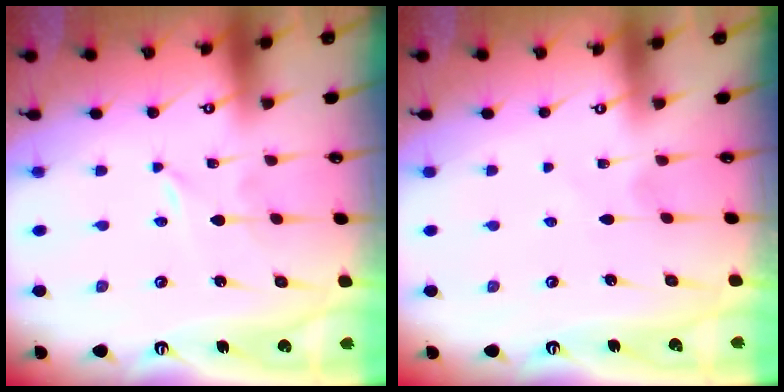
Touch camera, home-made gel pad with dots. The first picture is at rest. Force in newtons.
{"total": 1.7, "press": 1.7, "slide": 0.2}